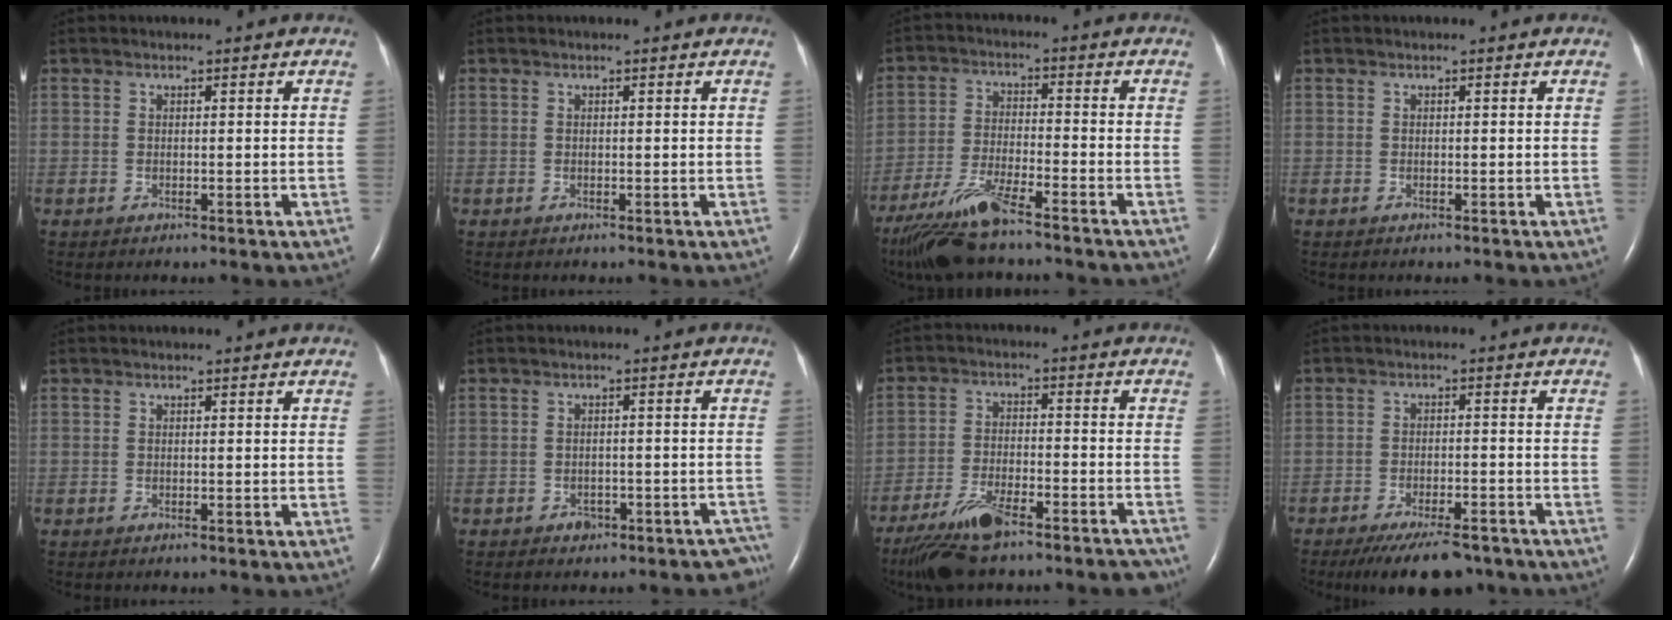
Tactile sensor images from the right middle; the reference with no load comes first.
{"total": 0.0}
{"total": 11.0, "force": [-9.0, 0.8, 6.4], "torque": [-0.126, -0.024, -0.158]}
{"total": 0.0}
{"total": 0.0}
{"total": 4.7, "force": [-3.8, 2.7, 0.9], "torque": [0.011, 0.020, -0.048]}
{"total": 13.6, "force": [-11.2, 2.6, 7.3], "torque": [-0.119, -0.004, -0.182]}
{"total": 10.0, "force": [-8.1, 2.6, 5.1], "torque": [-0.080, -0.014, -0.124]}